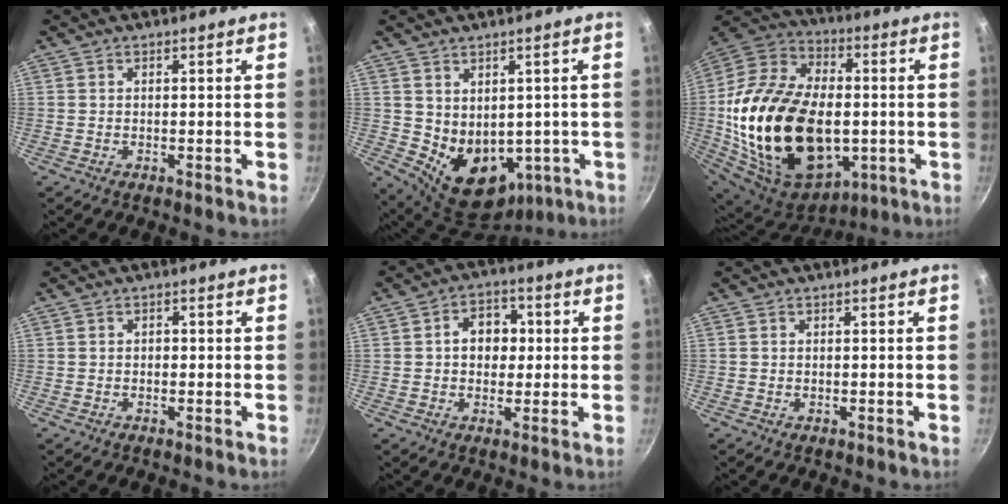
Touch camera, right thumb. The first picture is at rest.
{"total": 12.1, "force": [0.1, 9.2, 7.8], "torque": [-0.092, -0.016, 0.038]}
{"total": 34.5, "force": [-2.5, 21.8, 26.6], "torque": [-0.490, 0.012, -0.034]}
{"total": 1.0, "force": [-0.1, 0.8, 0.5], "torque": [-0.006, 0.005, -0.003]}
{"total": 7.7, "force": [0.8, 6.0, 4.9], "torque": [-0.032, 0.012, 0.003]}
{"total": 0.0}